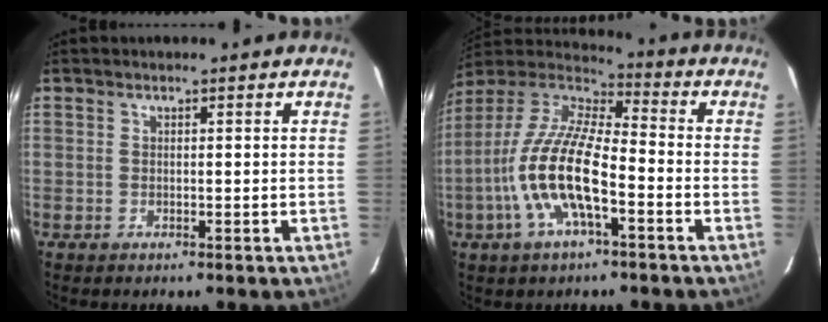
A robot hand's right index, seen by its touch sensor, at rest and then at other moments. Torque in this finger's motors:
{"motor_torque": [1.56, -0.57, 1.05, 0.21]}